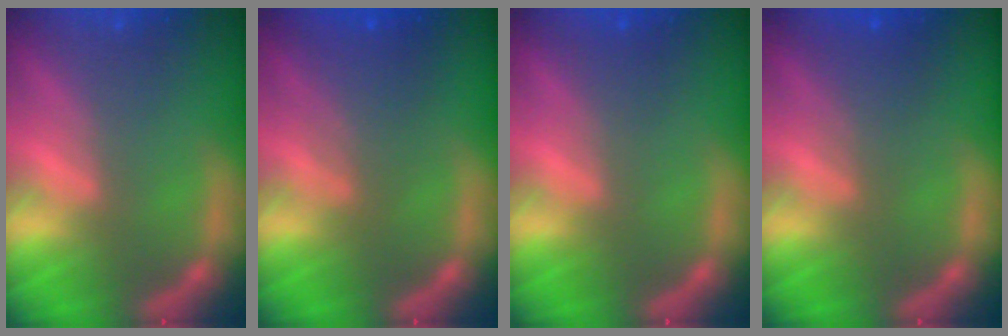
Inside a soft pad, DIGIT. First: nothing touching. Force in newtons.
{"total": 3.6}
{"total": 1.0}
{"total": 2.4}